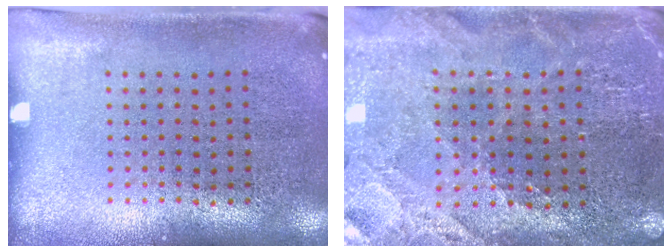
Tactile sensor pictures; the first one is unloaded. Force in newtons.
{"total": 1.7, "press": 1.7, "slide": 0.2}